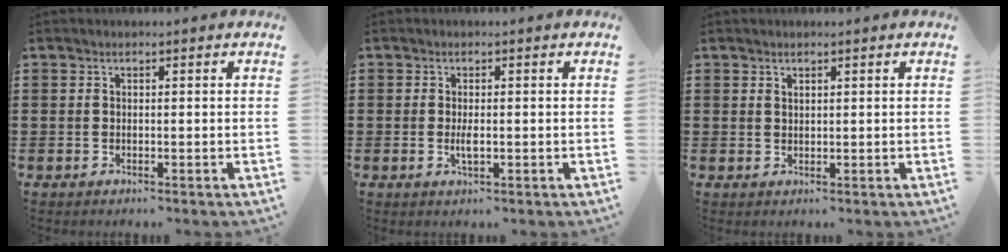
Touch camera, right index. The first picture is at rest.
{"total": 2.1, "force": [-0.3, 0.6, 1.9], "torque": [-0.043, -0.004, -0.007]}
{"total": 0.8, "force": [0.7, 0.4, 0.3], "torque": [-0.006, 0.002, 0.012]}